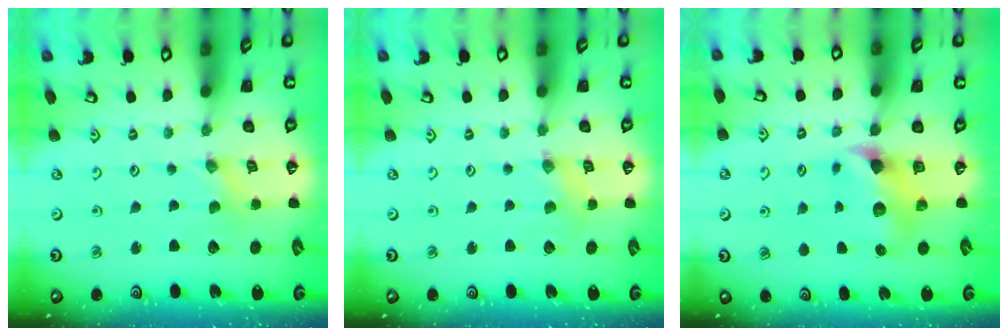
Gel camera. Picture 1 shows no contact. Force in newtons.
{"total": 2.4, "press": 2.4, "slide": 0.3}
{"total": 7.4, "press": 7.4, "slide": 0.7}